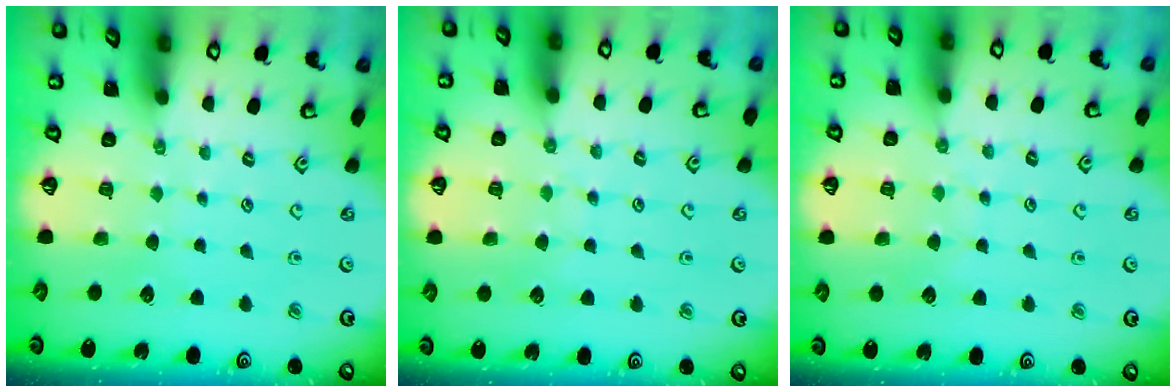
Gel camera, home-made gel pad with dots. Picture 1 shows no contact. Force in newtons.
{"total": 2.6, "press": 2.6, "slide": 0.3}
{"total": 2.6, "press": 2.6, "slide": 0.3}